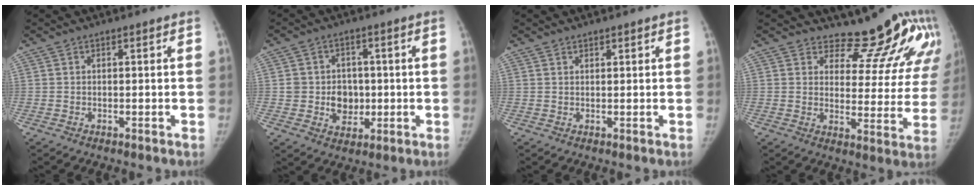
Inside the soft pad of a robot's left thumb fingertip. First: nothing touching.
{"total": 7.1, "force": [-0.5, 6.1, 3.6], "torque": [-0.018, 0.007, -0.003]}
{"total": 0.9, "force": [0.8, 0.4, 0.1], "torque": [0.007, -0.005, 0.009]}
{"total": 14.7, "force": [13.1, 4.9, 4.5], "torque": [-0.006, -0.126, 0.149]}